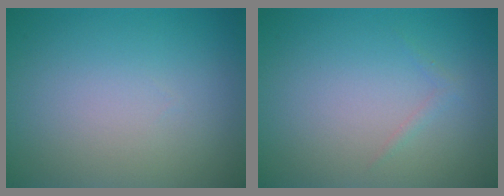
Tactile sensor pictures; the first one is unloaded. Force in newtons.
{"total": 0.6, "press": 0.6, "slide": 0.0}